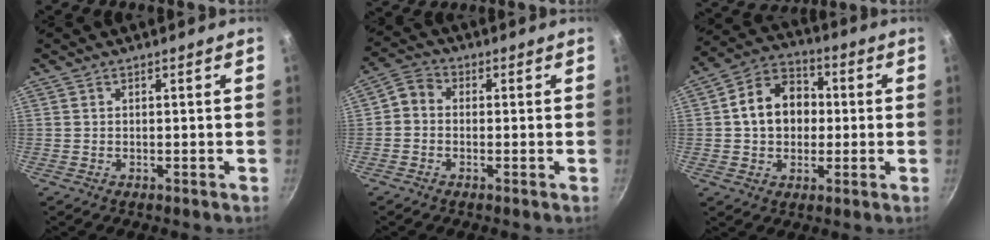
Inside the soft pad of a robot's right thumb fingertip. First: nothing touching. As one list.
[{"total": 3.5, "force": [-0.8, 2.9, 1.8], "torque": [-0.035, 0.017, -0.031]}, {"total": 12.4, "force": [0.7, 9.7, 7.6], "torque": [-0.094, 0.026, -0.003]}]